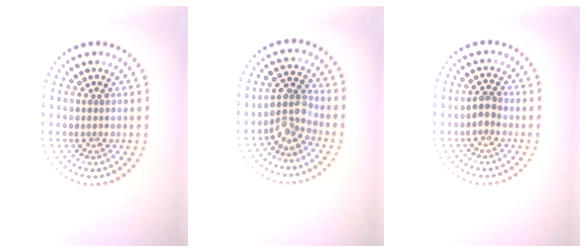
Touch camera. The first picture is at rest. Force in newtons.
{"total": 2.9, "press": 2.2, "slide": 1.8}
{"total": 1.4, "press": 1.3, "slide": 0.4}